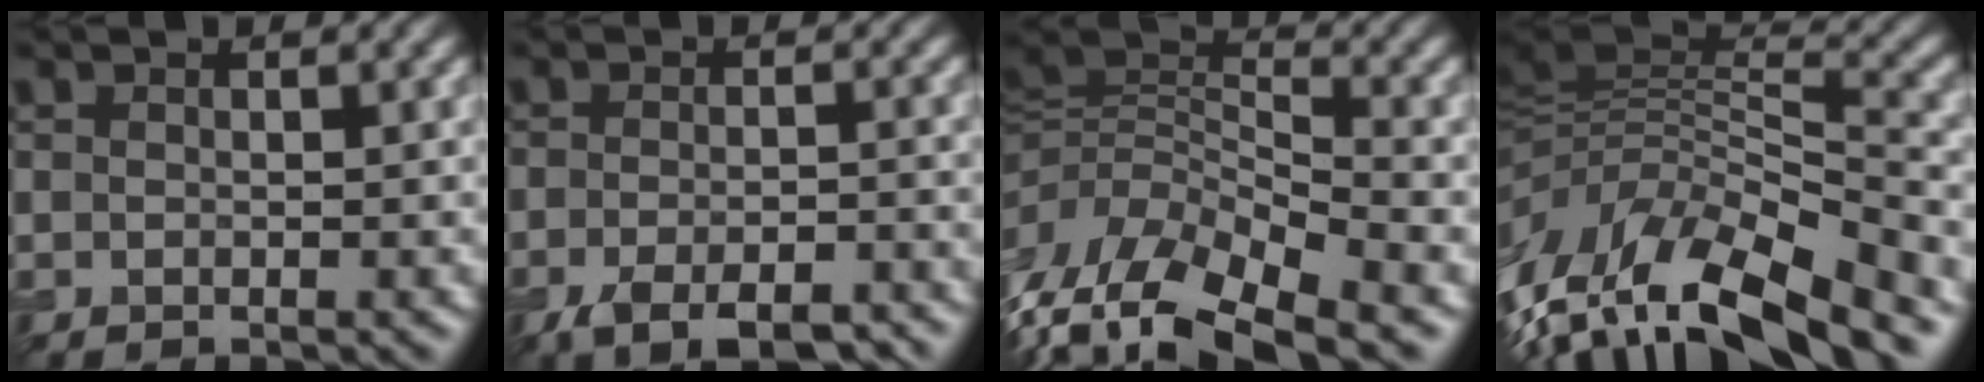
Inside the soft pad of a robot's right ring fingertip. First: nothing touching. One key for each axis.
{"total": 5.9, "fx": -4.0, "fy": 2.0, "fz": 3.8, "tx": -0.067, "ty": -0.006, "tz": -0.066}
{"total": 12.0, "fx": -6.9, "fy": 4.9, "fz": 8.4, "tx": -0.185, "ty": 0.008, "tz": -0.122}
{"total": 14.4, "fx": -7.5, "fy": 5.4, "fz": 11.1, "tx": -0.230, "ty": 0.015, "tz": -0.129}